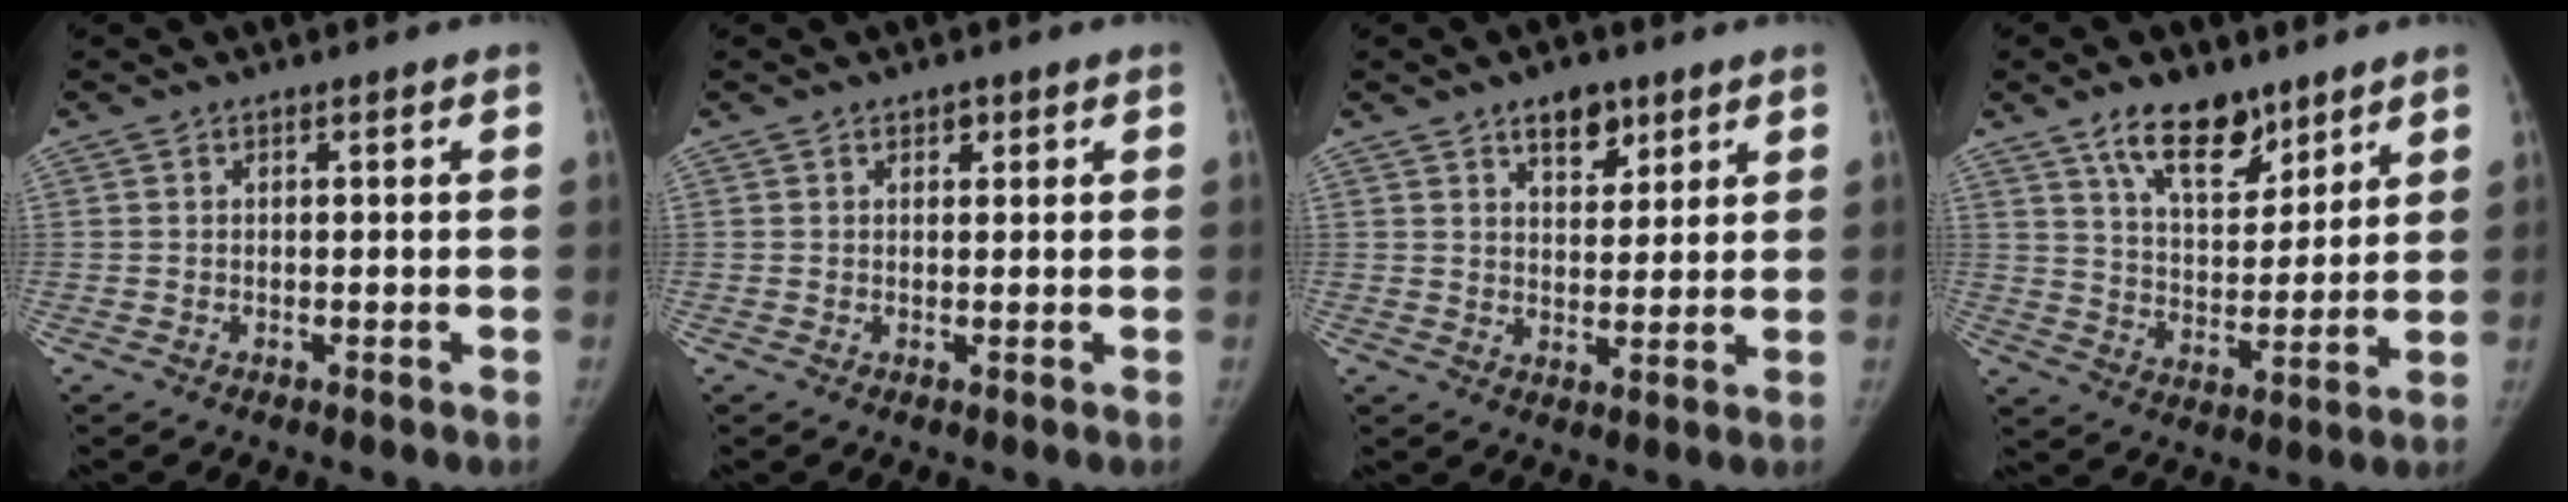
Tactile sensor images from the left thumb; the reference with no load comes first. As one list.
[{"total": 1.4, "force": [0.9, 0.8, 0.7], "torque": [-0.003, -0.003, 0.011]}, {"total": 6.5, "force": [4.1, 3.5, 3.6], "torque": [-0.027, -0.024, 0.064]}, {"total": 12.4, "force": [8.5, 5.9, 6.9], "torque": [-0.084, -0.056, 0.150]}]